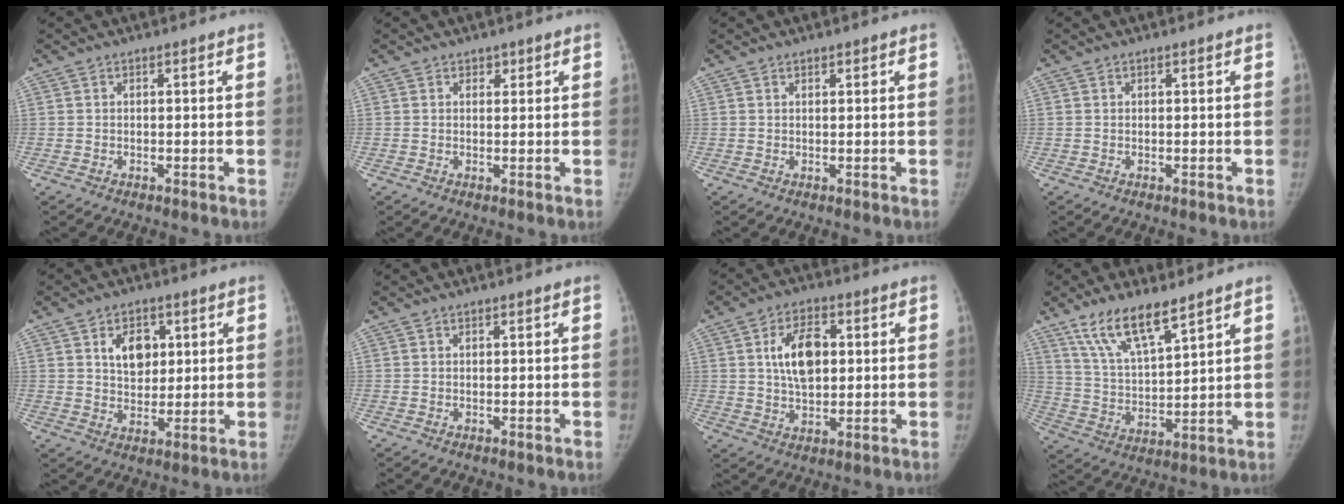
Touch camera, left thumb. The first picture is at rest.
{"total": 1.2, "force": [0.9, 0.8, 0.3], "torque": [0.007, -0.006, 0.011]}
{"total": 0.7, "force": [0.6, 0.4, 0.3], "torque": [0.001, -0.001, 0.005]}
{"total": 0.0}
{"total": 7.6, "force": [2.6, 5.4, 4.7], "torque": [-0.039, -0.012, 0.043]}
{"total": 0.0}
{"total": 9.8, "force": [1.9, 5.9, 7.5], "torque": [-0.107, -0.001, 0.033]}
{"total": 11.9, "force": [8.3, 3.4, 7.8], "torque": [-0.130, -0.041, 0.168]}